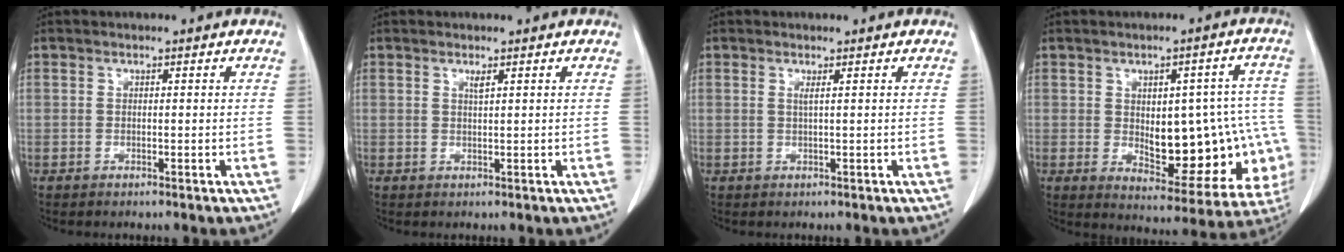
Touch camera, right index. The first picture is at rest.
{"total": 0.8, "force": [0.5, -0.1, 0.7], "torque": [-0.016, -0.003, 0.011]}
{"total": 0.8, "force": [0.3, -0.2, 0.7], "torque": [-0.021, -0.003, 0.009]}
{"total": 18.0, "force": [-1.9, 7.9, 16.0], "torque": [-0.169, 0.027, 0.004]}